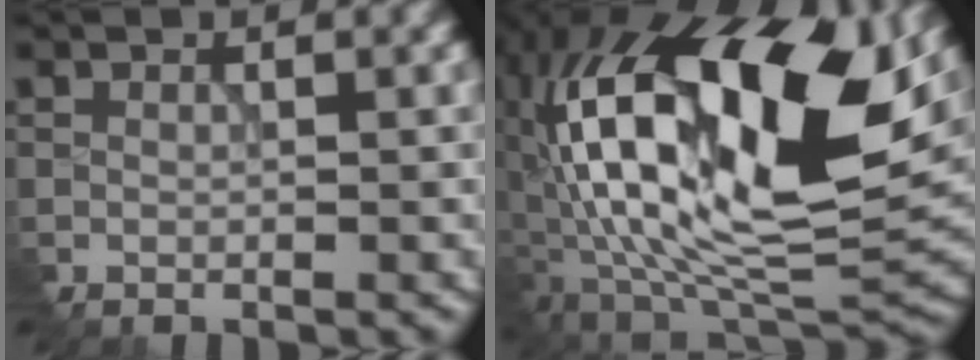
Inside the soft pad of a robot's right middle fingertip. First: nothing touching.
{"total": 19.7, "force": [2.3, 9.9, 16.9], "torque": [-0.313, 0.005, 0.039]}